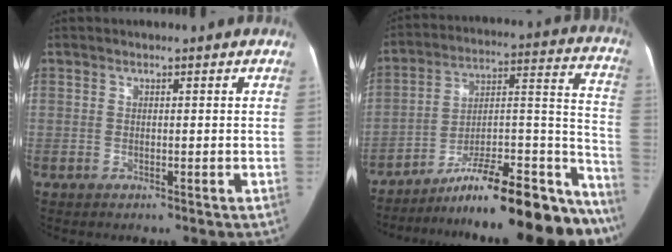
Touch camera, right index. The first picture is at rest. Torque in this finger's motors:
{"motor_torque": [0.55, -1.12, -0.48, -0.21]}